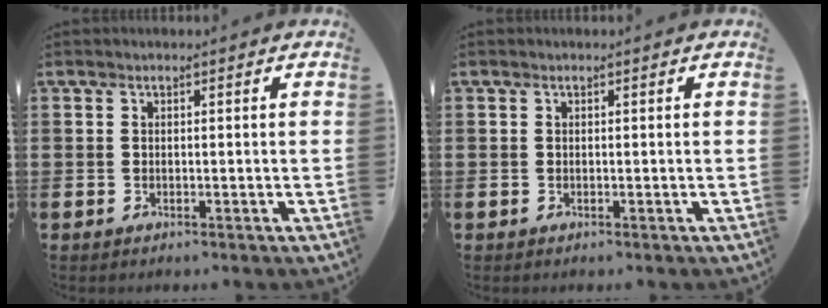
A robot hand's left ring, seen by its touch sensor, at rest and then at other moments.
{"total": 0.0}